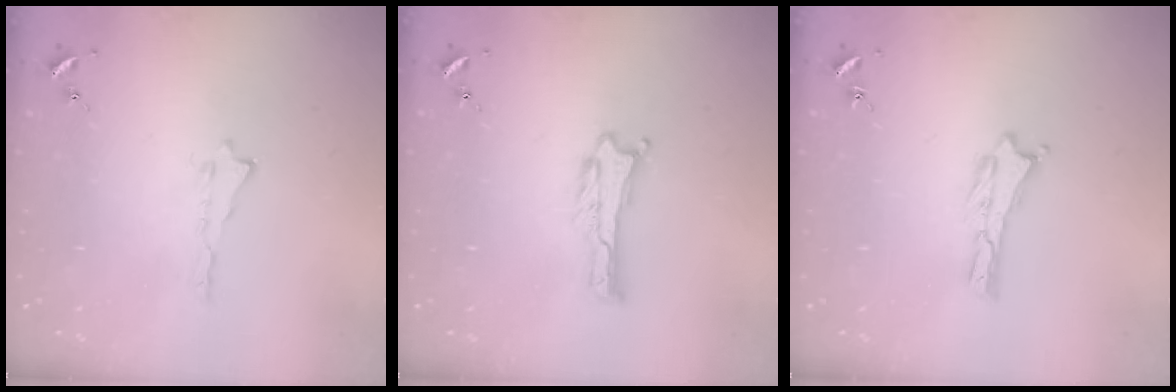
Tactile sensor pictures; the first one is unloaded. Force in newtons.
{"total": 0.0}
{"total": 0.0}